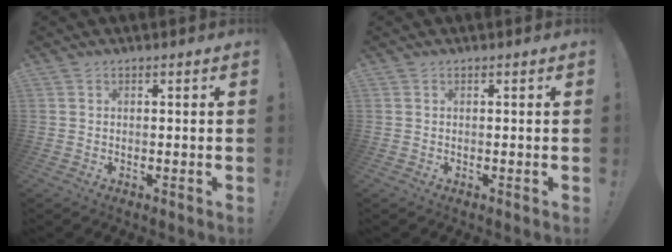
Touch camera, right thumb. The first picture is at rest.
{"total": 0.0}